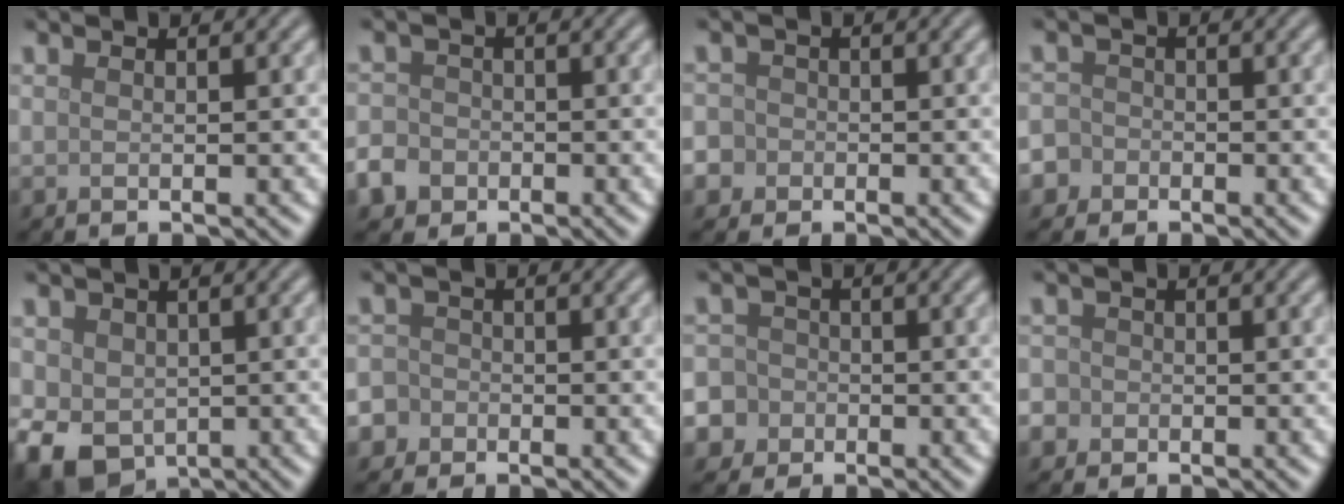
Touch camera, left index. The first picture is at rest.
{"total": 3.9, "force": [-2.0, 3.1, 1.1], "torque": [-0.011, -0.009, -0.045]}
{"total": 5.2, "force": [-1.9, 4.7, 1.2], "torque": [-0.026, 0.001, -0.062]}
{"total": 3.9, "force": [-2.0, 3.2, 0.6], "torque": [0.003, 0.001, -0.053]}
{"total": 6.4, "force": [-1.5, 4.9, 3.8], "torque": [-0.088, -0.021, -0.019]}
{"total": 4.2, "force": [-2.1, 3.5, 0.7], "torque": [0.000, 0.000, -0.056]}
{"total": 8.1, "force": [-3.4, 7.1, 1.6], "torque": [-0.048, -0.012, -0.092]}
{"total": 3.1, "force": [-1.2, 2.8, 0.7], "torque": [0.000, 0.005, -0.040]}